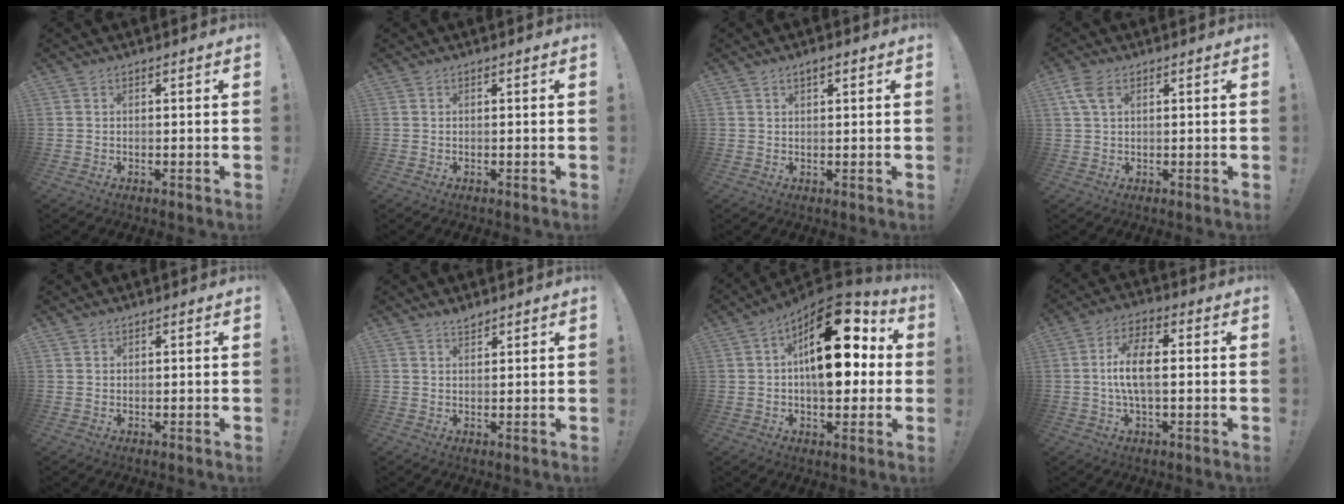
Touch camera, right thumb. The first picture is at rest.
{"total": 0.0}
{"total": 2.0, "force": [1.1, 0.8, 1.4], "torque": [-0.027, 0.000, 0.019]}
{"total": 4.7, "force": [1.9, 2.6, 3.5], "torque": [-0.078, 0.002, 0.036]}
{"total": 1.0, "force": [0.8, 0.5, -0.3], "torque": [0.011, -0.003, 0.016]}
{"total": 2.1, "force": [2.0, 0.5, 0.5], "torque": [0.002, -0.015, 0.034]}
{"total": 21.1, "force": [4.6, 11.4, 17.2], "torque": [-0.229, -0.008, 0.079]}
{"total": 9.8, "force": [-0.2, 4.2, 8.8], "torque": [-0.175, 0.006, -0.009]}